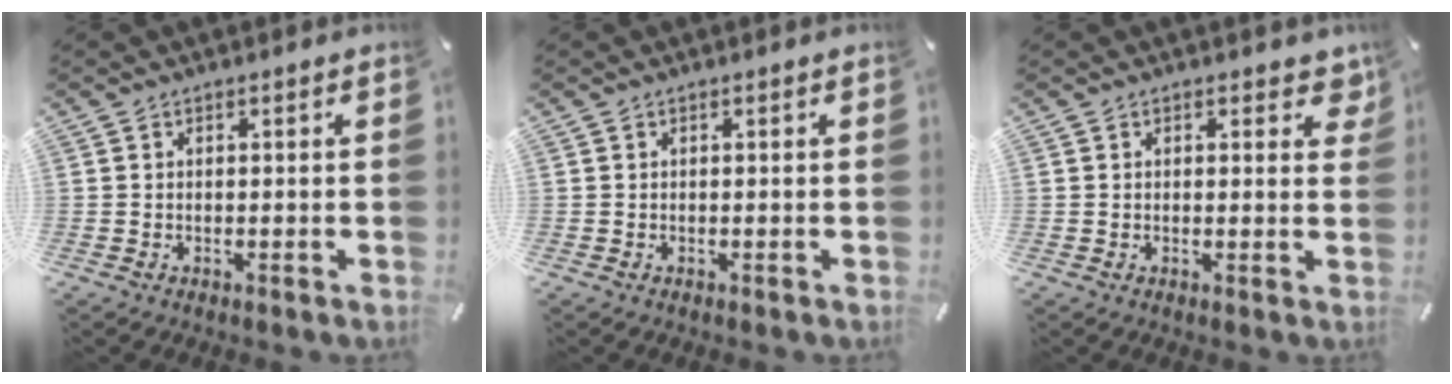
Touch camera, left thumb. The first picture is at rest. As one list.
[{"total": 0.0}, {"total": 3.5, "force": [1.7, 2.0, 2.4], "torque": [-0.011, -0.009, 0.021]}]